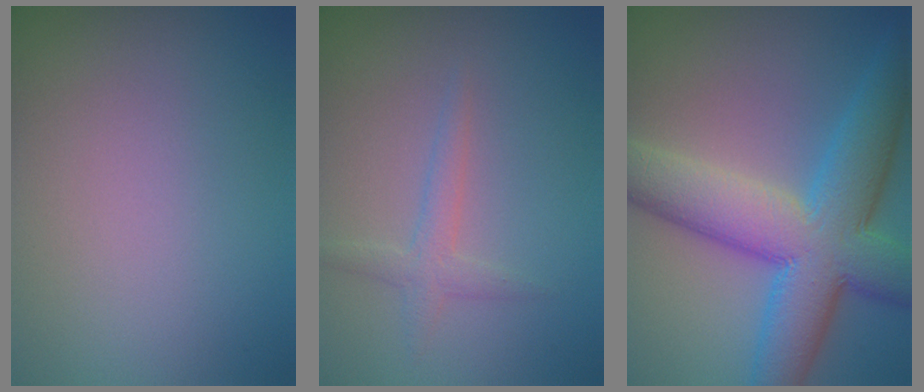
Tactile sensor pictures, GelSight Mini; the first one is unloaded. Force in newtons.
{"total": 1.7, "press": 1.7, "slide": 0.1}
{"total": 10.9, "press": 10.9, "slide": 0.1}